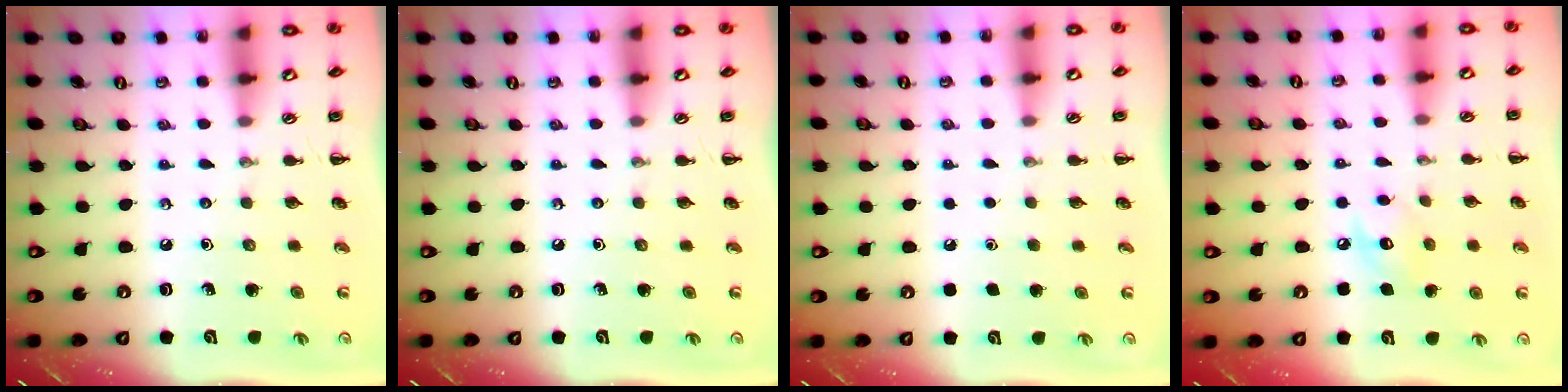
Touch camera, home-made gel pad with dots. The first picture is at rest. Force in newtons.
{"total": 0.0}
{"total": 1.8, "press": 1.8, "slide": 0.1}
{"total": 7.8, "press": 7.7, "slide": 1.2}